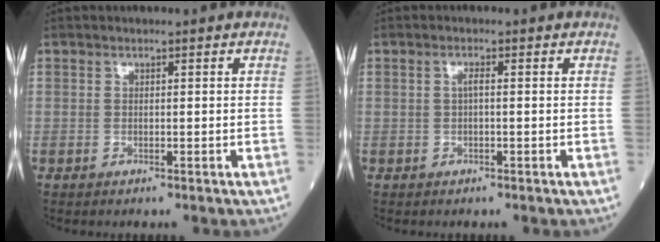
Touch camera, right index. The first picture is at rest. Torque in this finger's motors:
{"motor_torque": [-0.17, 0.06, 0.12, 0.02]}